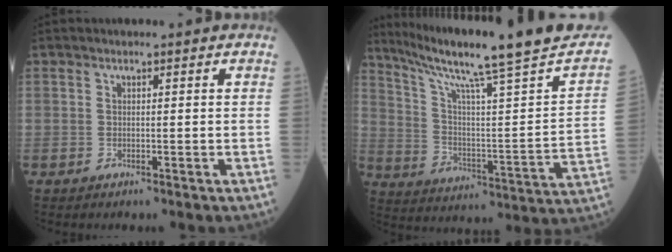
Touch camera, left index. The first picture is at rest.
{"total": 23.3, "force": [18.9, -1.3, 13.6], "torque": [-0.215, -0.058, 0.265]}